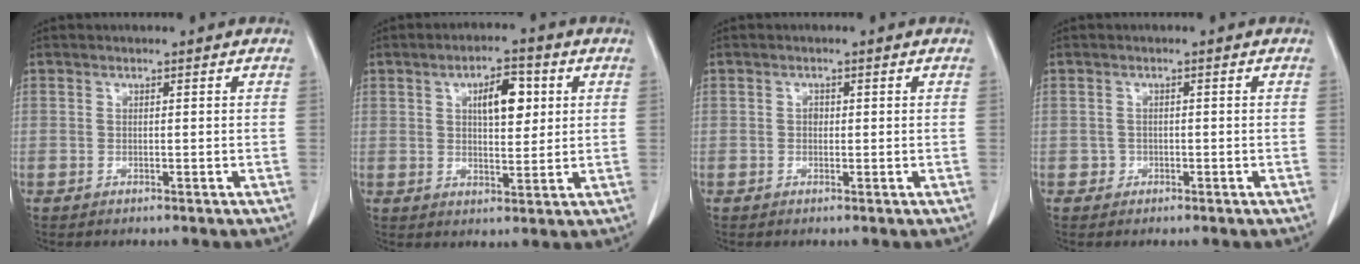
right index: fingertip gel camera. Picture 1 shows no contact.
{"total": 6.9, "force": [2.2, 2.7, 6.0], "torque": [-0.094, 0.008, 0.036]}
{"total": 0.8, "force": [0.0, 0.6, 0.5], "torque": [-0.007, 0.002, -0.004]}
{"total": 1.0, "force": [-0.5, 0.9, 0.0], "torque": [0.003, 0.005, -0.011]}